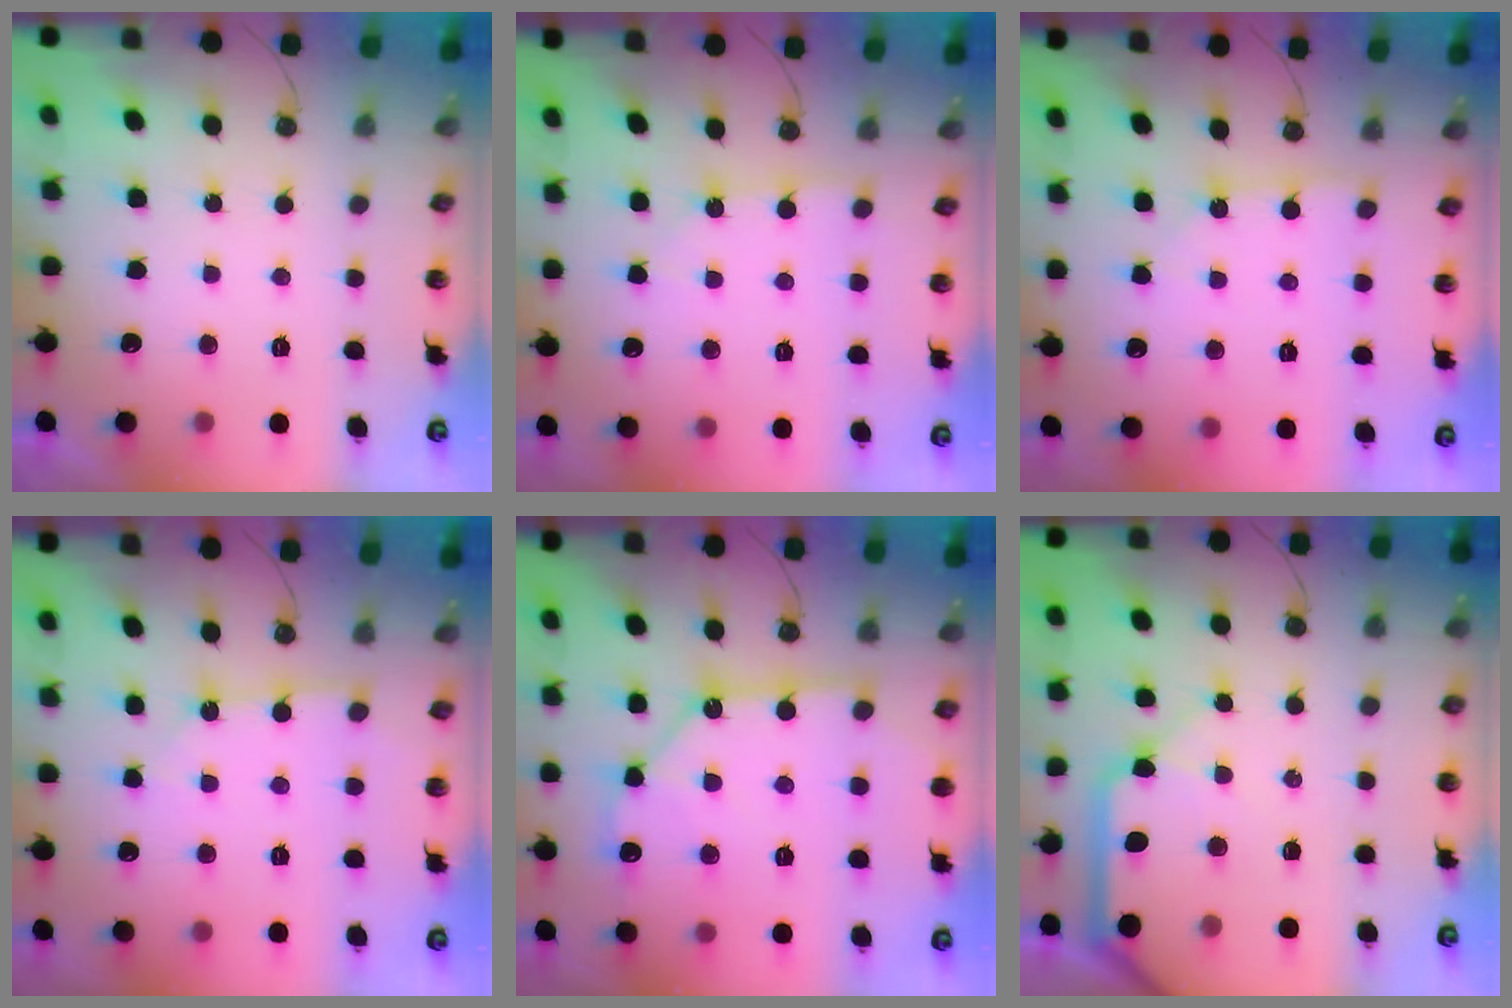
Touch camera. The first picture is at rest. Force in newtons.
{"total": 3.1, "press": 3.0, "slide": 0.4}
{"total": 1.8, "press": 1.7, "slide": 0.3}
{"total": 3.4, "press": 3.4, "slide": 0.3}
{"total": 14.9, "press": 14.8, "slide": 1.8}
{"total": 13.3, "press": 13.2, "slide": 1.7}